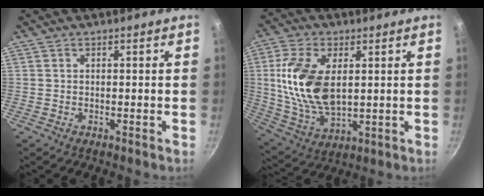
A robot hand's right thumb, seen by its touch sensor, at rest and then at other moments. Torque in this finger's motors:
{"motor_torque": [0.94, 0.99, 1.65, 0.07, 0.36]}